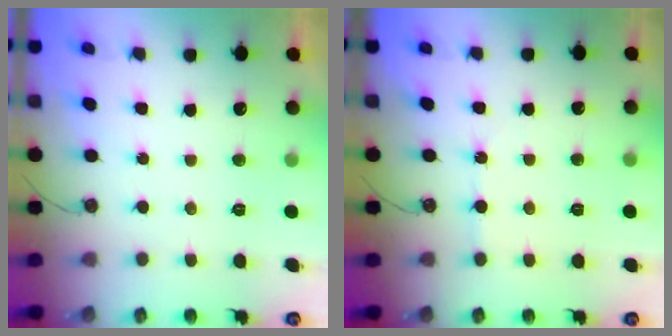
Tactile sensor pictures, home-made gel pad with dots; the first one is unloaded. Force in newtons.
{"total": 3.4, "press": 3.3, "slide": 0.6}